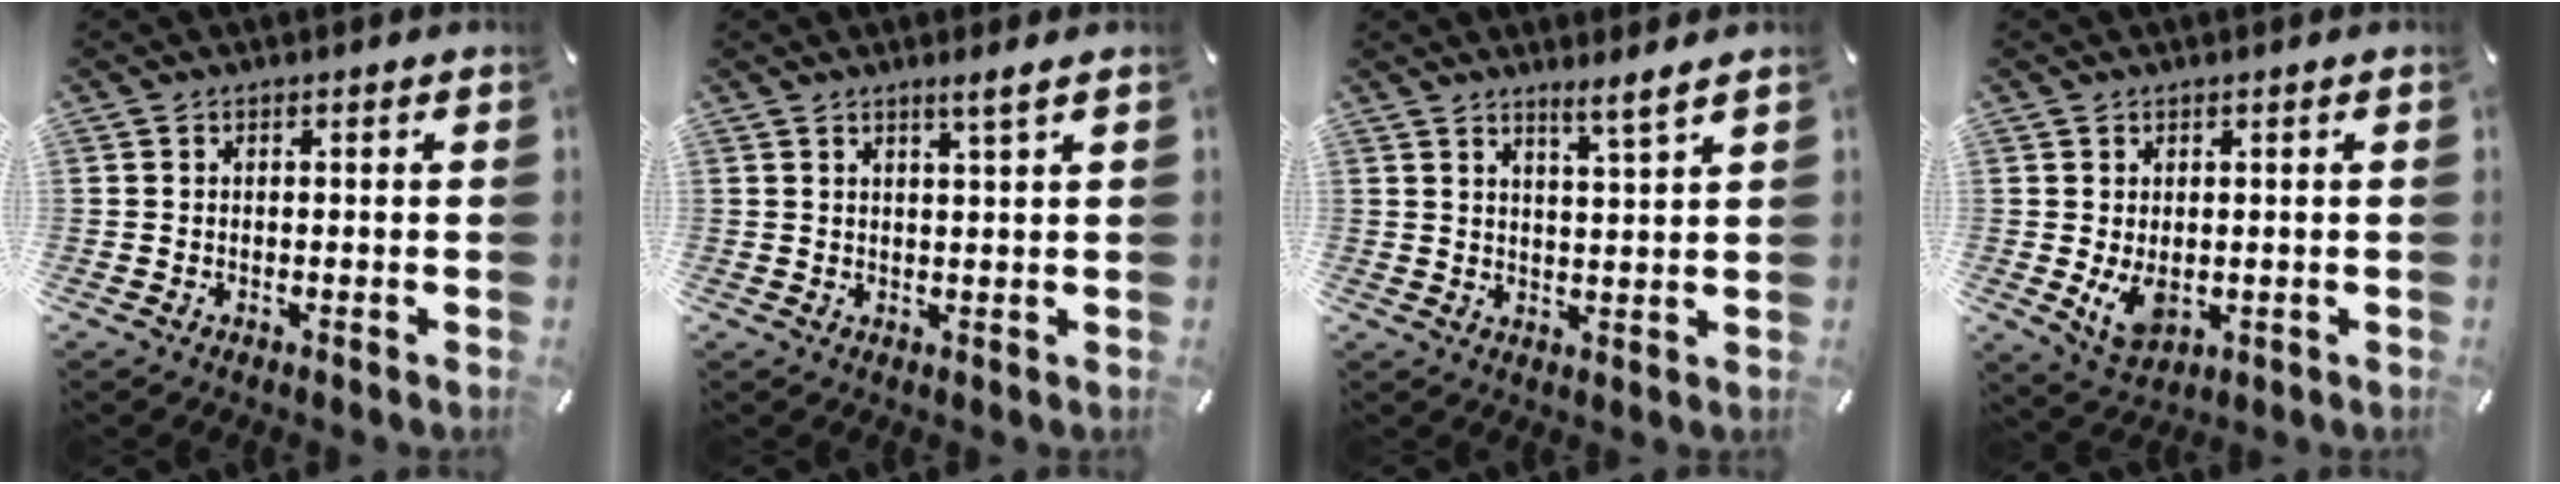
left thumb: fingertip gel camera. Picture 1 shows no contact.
{"total": 2.9, "force": [2.0, -0.1, 2.1], "torque": [-0.043, -0.005, 0.034]}
{"total": 4.5, "force": [3.9, -0.7, 2.0], "torque": [-0.041, -0.028, 0.067]}
{"total": 5.9, "force": [-0.2, 4.1, 4.3], "torque": [-0.092, -0.011, -0.007]}